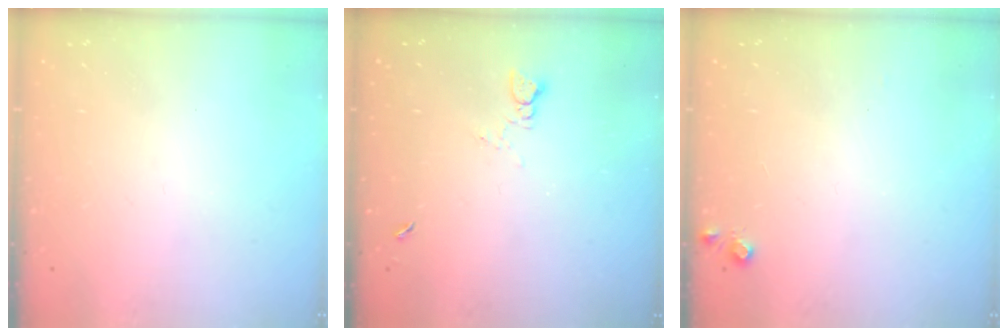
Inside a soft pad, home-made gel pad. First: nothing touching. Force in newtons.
{"total": 2.1, "press": 2.1, "slide": 0.3}
{"total": 5.3, "press": 5.2, "slide": 0.6}